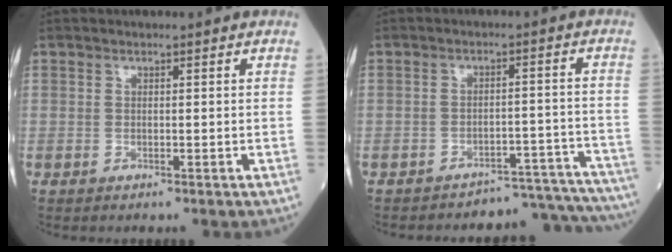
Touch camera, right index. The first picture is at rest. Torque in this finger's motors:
{"motor_torque": [0.97, -1.17, 0.11, 0.04]}